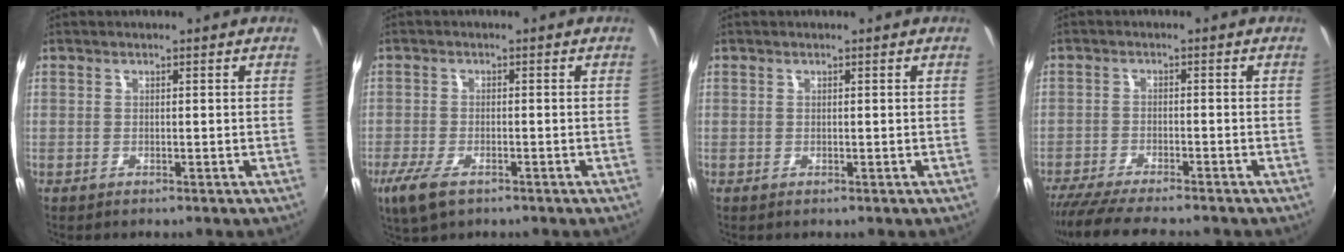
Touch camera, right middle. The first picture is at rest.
{"total": 6.3, "force": [-3.9, 2.5, 4.3], "torque": [-0.107, -0.020, -0.072]}
{"total": 0.0}
{"total": 11.0, "force": [-9.8, 0.8, 5.0], "torque": [-0.117, -0.029, -0.162]}